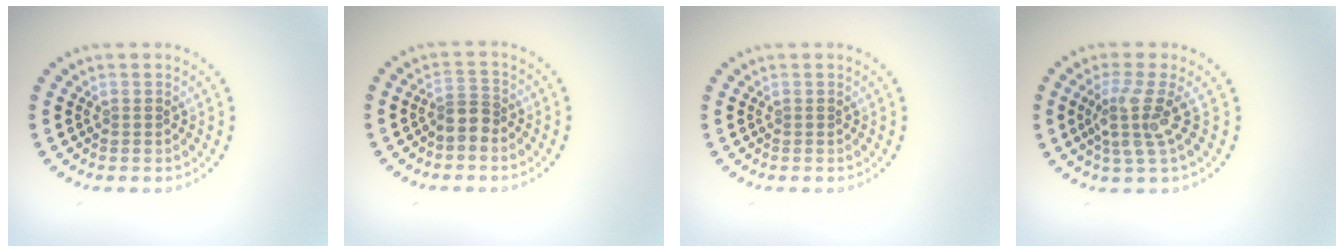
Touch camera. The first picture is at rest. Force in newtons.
{"total": 2.0, "press": 1.6, "slide": 1.2}
{"total": 0.0}
{"total": 3.4, "press": 2.5, "slide": 2.3}